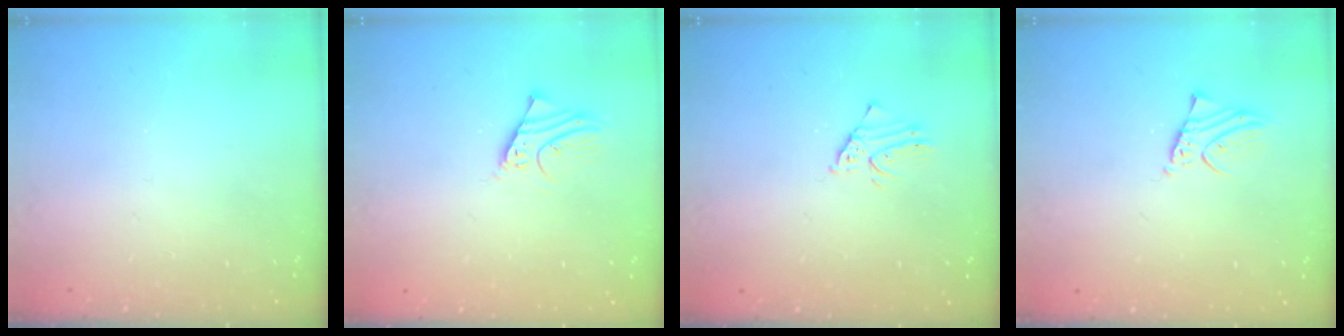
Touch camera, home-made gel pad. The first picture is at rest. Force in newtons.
{"total": 2.6, "press": 2.6, "slide": 0.1}
{"total": 2.0, "press": 2.0, "slide": 0.1}
{"total": 2.0, "press": 2.0, "slide": 0.3}